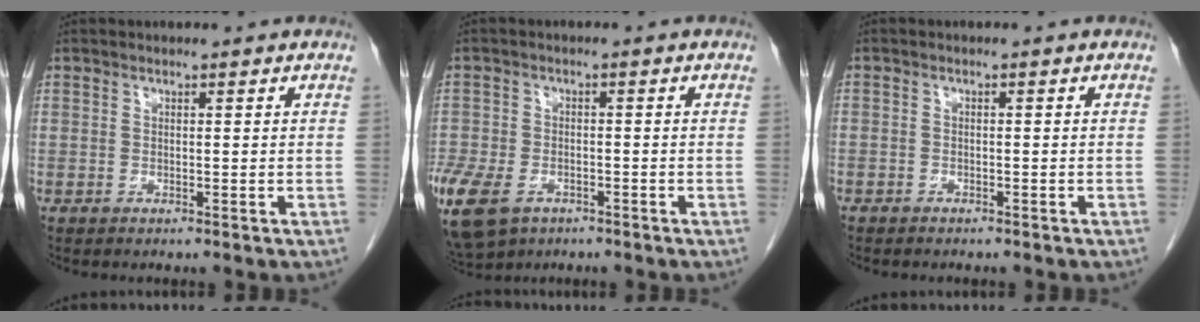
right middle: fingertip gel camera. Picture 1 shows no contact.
{"total": 21.4, "force": [-10.9, 14.6, 11.2], "torque": [-0.376, -0.042, -0.171]}
{"total": 1.3, "force": [-1.1, 0.7, 0.3], "torque": [-0.009, 0.001, -0.014]}